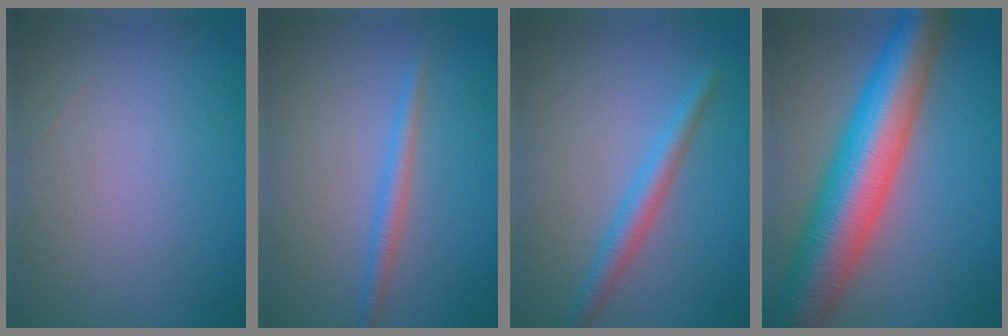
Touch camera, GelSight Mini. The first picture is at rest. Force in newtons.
{"total": 1.8, "press": 1.8, "slide": 0.1}
{"total": 2.6, "press": 2.6, "slide": 0.1}
{"total": 11.6, "press": 11.6, "slide": 0.4}